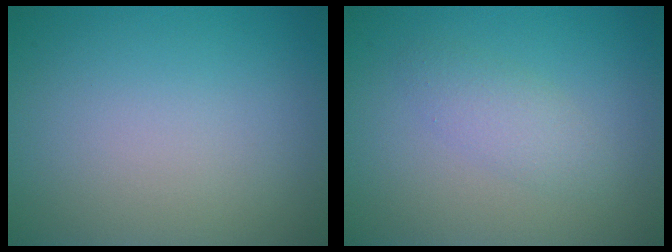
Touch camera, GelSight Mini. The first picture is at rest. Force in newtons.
{"total": 3.2, "press": 3.2, "slide": 0.2}